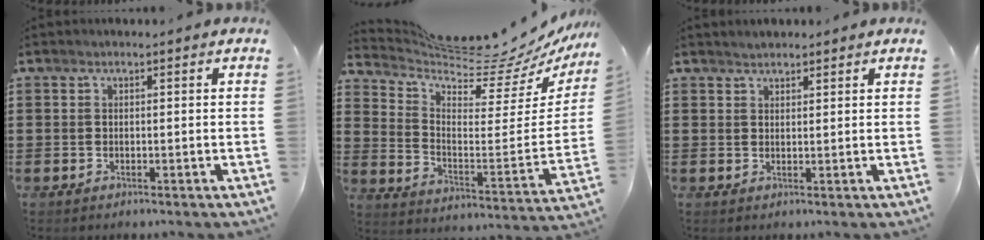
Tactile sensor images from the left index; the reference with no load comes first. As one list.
[{"total": 6.7, "force": [6.5, 0.7, 1.4], "torque": [-0.049, -0.070, 0.105]}, {"total": 1.5, "force": [1.4, 0.3, 0.1], "torque": [-0.004, 0.003, 0.028]}]